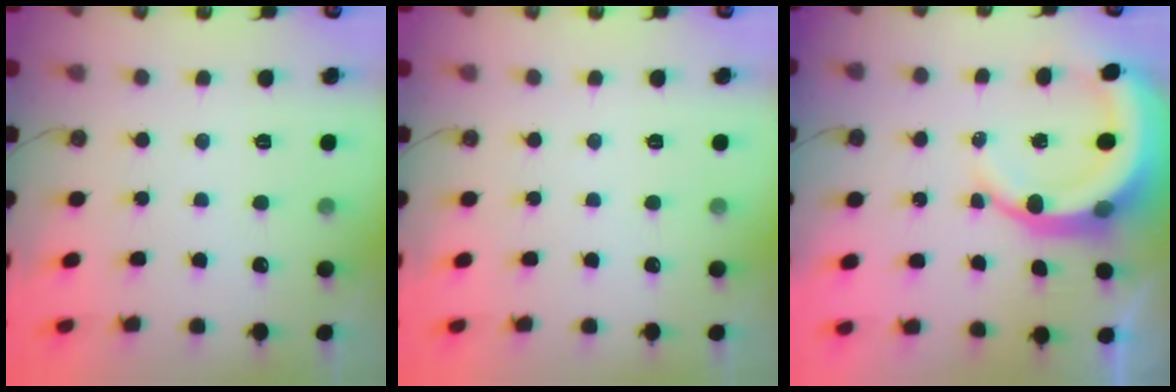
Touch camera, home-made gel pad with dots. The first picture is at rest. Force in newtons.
{"total": 0.0}
{"total": 9.4, "press": 9.3, "slide": 1.2}